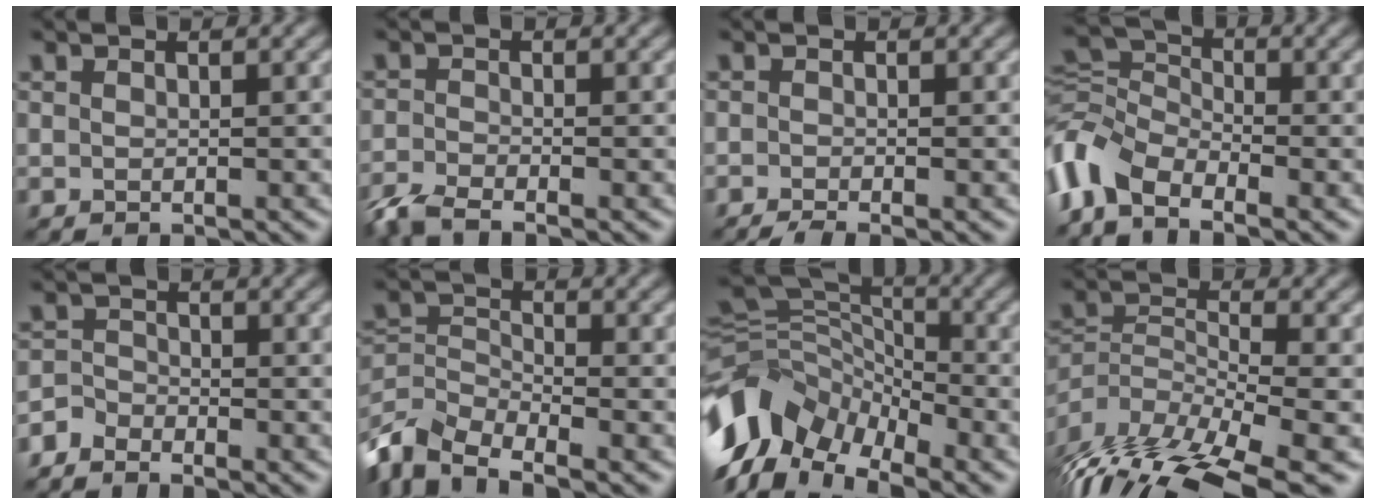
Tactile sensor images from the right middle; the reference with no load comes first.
{"total": 3.7, "force": [-3.0, 0.8, 2.0], "torque": [-0.044, -0.013, -0.071]}
{"total": 2.0, "force": [-1.6, 0.3, 1.2], "torque": [-0.019, -0.006, -0.034]}
{"total": 6.6, "force": [-3.8, 3.7, 3.9], "torque": [-0.085, 0.004, -0.095]}
{"total": 2.5, "force": [-2.3, 0.8, 0.4], "torque": [-0.011, -0.004, -0.055]}
{"total": 6.6, "force": [-4.9, 2.9, 3.3], "torque": [-0.064, -0.006, -0.105]}
{"total": 11.5, "force": [-5.8, 7.2, 6.9], "torque": [-0.146, 0.001, -0.121]}
{"total": 13.4, "force": [-9.4, 4.9, 8.3], "torque": [-0.154, 0.000, -0.138]}